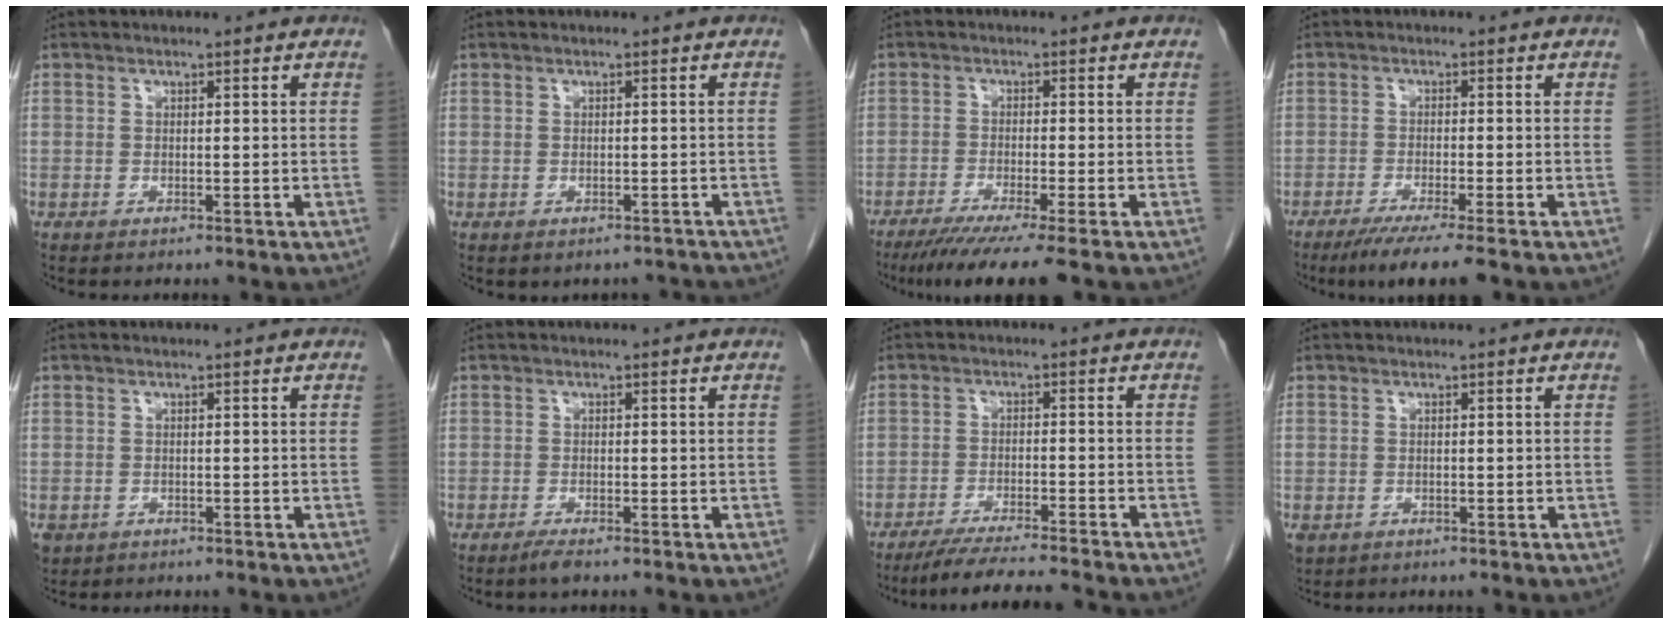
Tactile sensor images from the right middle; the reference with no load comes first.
{"total": 2.3, "force": [-1.9, 1.2, 0.4], "torque": [-0.004, 0.005, -0.022]}
{"total": 8.4, "force": [-6.4, -1.0, 5.3], "torque": [-0.076, -0.025, -0.102]}
{"total": 6.4, "force": [-4.7, -0.4, 4.3], "torque": [-0.066, -0.016, -0.078]}
{"total": 2.7, "force": [-1.4, 2.2, 0.7], "torque": [-0.017, -0.002, -0.019]}
{"total": 1.4, "force": [-1.2, 0.0, 0.9], "torque": [-0.024, -0.005, -0.021]}
{"total": 10.4, "force": [-9.3, -0.6, 4.7], "torque": [-0.060, -0.021, -0.145]}
{"total": 2.4, "force": [-1.1, 1.9, 0.8], "torque": [-0.020, -0.002, -0.013]}